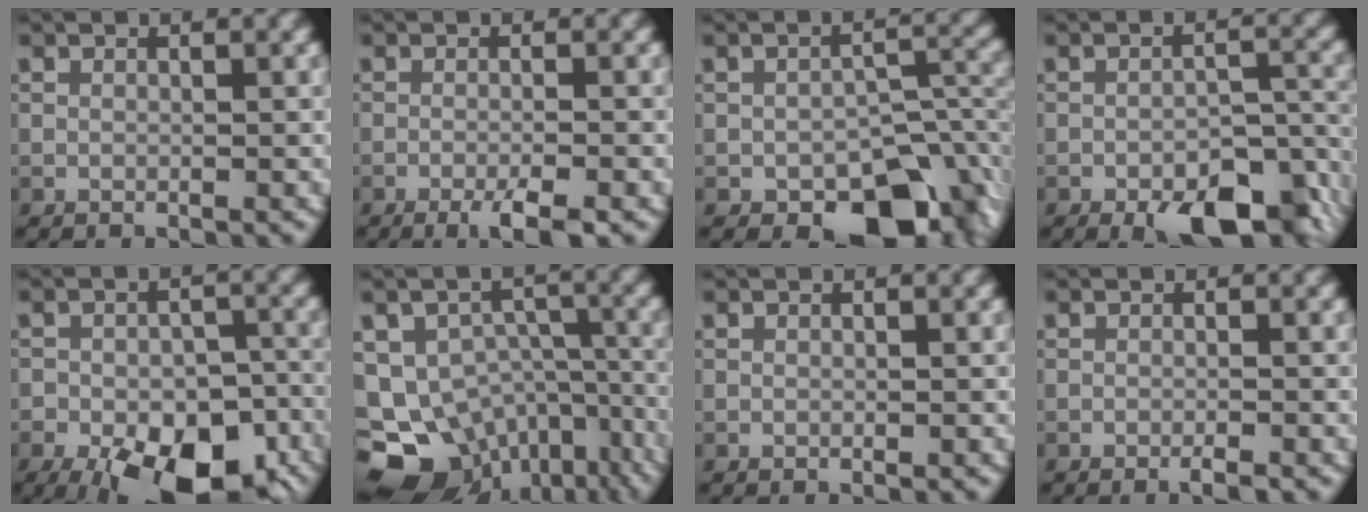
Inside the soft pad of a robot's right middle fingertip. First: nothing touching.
{"total": 2.9, "force": [-1.8, 0.4, 2.3], "torque": [-0.038, 0.001, -0.036]}
{"total": 9.4, "force": [-4.8, 5.3, 6.1], "torque": [-0.074, -0.019, -0.065]}
{"total": 9.3, "force": [-6.0, 3.6, 6.1], "torque": [-0.075, -0.007, -0.081]}
{"total": 14.2, "force": [-8.3, 7.1, 9.0], "torque": [-0.118, -0.032, -0.117]}
{"total": 16.1, "force": [-8.7, 11.3, 7.5], "torque": [-0.140, -0.030, -0.088]}
{"total": 0.0}
{"total": 1.0, "force": [-0.7, 0.0, 0.7], "torque": [-0.010, -0.002, -0.014]}